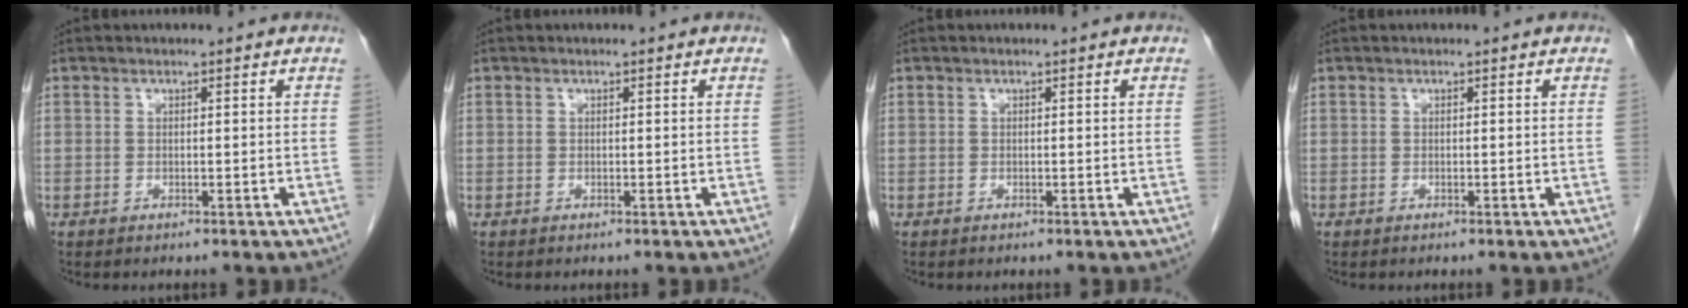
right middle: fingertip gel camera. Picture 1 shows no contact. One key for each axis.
{"total": 0.0}
{"total": 0.0}
{"total": 0.0}